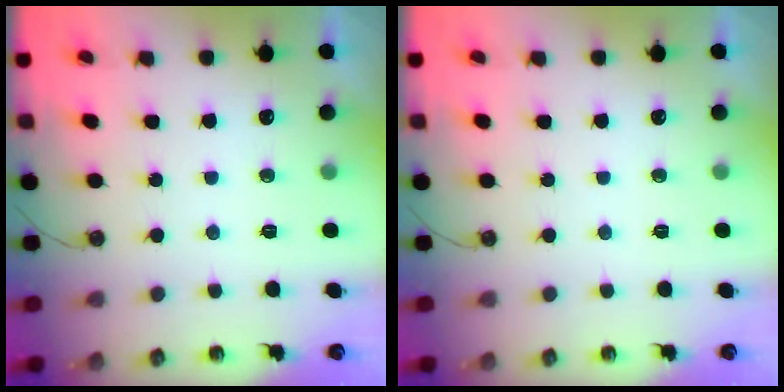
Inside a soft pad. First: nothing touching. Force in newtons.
{"total": 0.0}